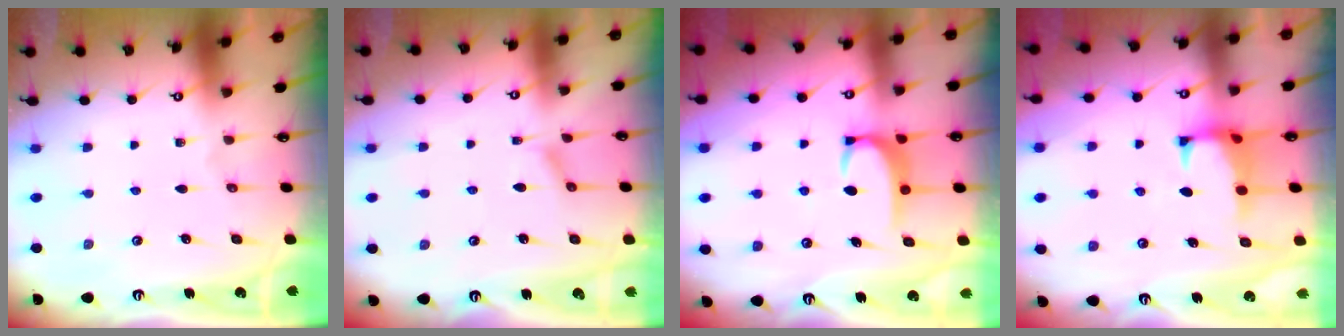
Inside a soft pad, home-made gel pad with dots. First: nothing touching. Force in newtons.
{"total": 1.8, "press": 1.7, "slide": 0.5}
{"total": 3.7, "press": 3.7, "slide": 0.4}
{"total": 1.5, "press": 1.3, "slide": 0.7}